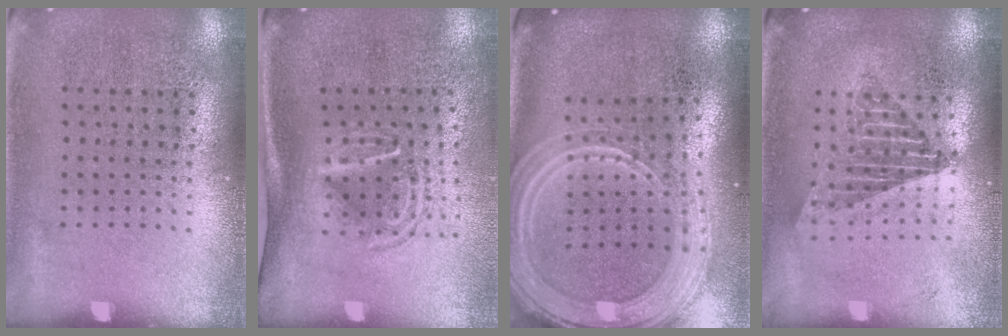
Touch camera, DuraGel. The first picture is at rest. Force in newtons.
{"total": 1.7, "press": 1.2, "slide": 1.2}
{"total": 3.1, "press": 2.5, "slide": 1.8}
{"total": 1.7, "press": 1.4, "slide": 1.0}